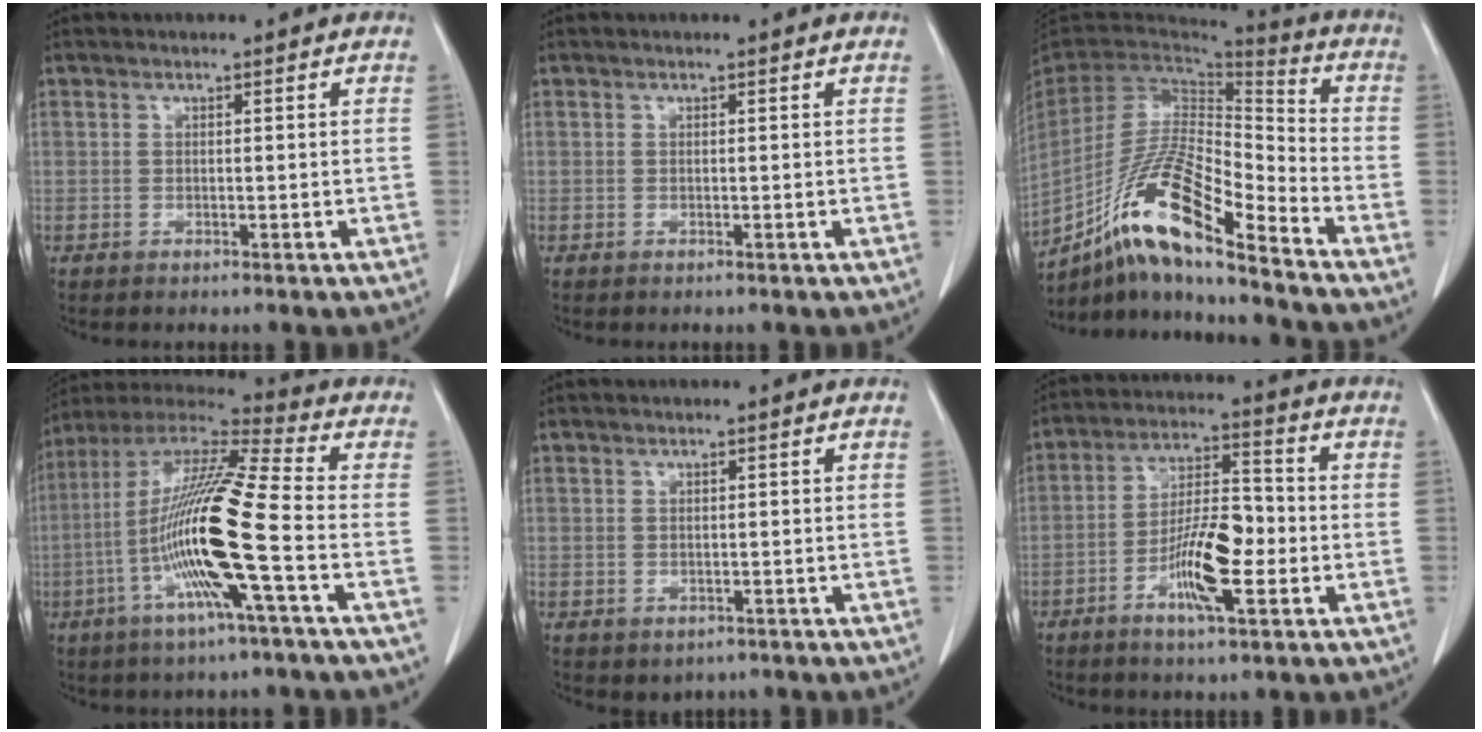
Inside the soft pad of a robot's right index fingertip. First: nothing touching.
{"total": 0.0}
{"total": 17.8, "force": [-11.8, 2.1, 13.1], "torque": [-0.264, -0.011, -0.216]}
{"total": 17.9, "force": [-4.4, -0.1, 17.4], "torque": [-0.343, -0.004, -0.096]}
{"total": 2.0, "force": [-0.8, 1.8, 0.6], "torque": [-0.009, 0.001, 0.000]}
{"total": 10.5, "force": [-3.4, 2.5, 9.6], "torque": [-0.179, 0.004, -0.061]}